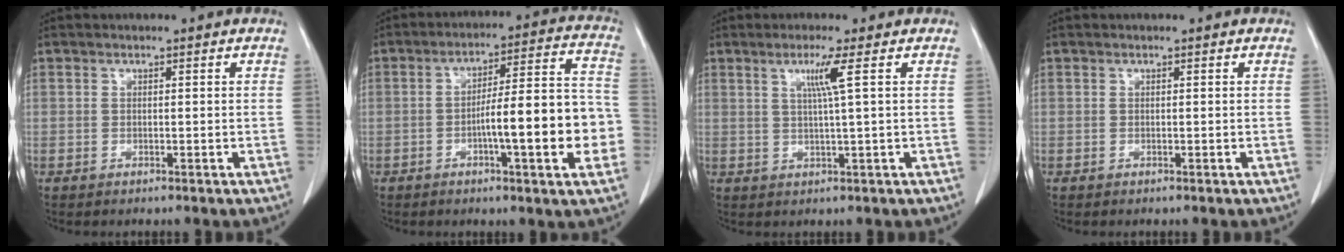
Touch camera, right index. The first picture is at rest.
{"total": 14.6, "force": [-3.6, 1.8, 14.0], "torque": [-0.198, 0.023, -0.052]}
{"total": 3.8, "force": [1.4, -1.1, 3.4], "torque": [-0.067, -0.004, 0.027]}
{"total": 0.0}